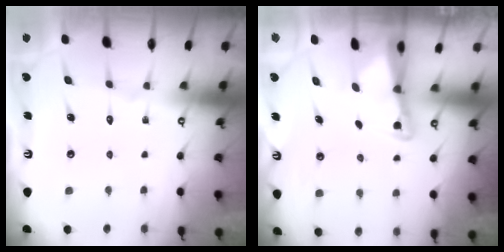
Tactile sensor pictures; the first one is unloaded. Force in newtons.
{"total": 2.4, "press": 2.4, "slide": 0.3}